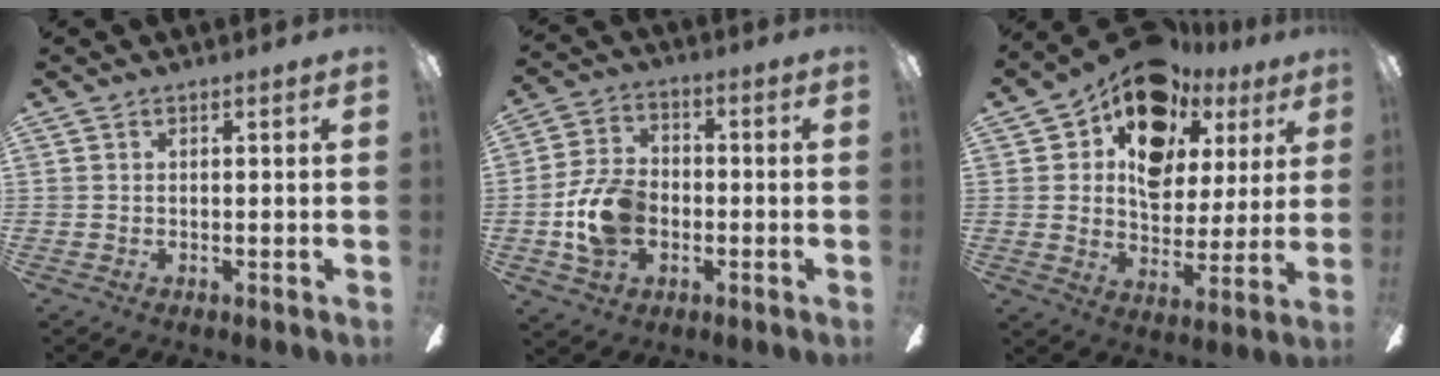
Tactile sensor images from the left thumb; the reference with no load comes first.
{"total": 12.2, "force": [-2.7, 9.0, 7.9], "torque": [-0.169, 0.015, -0.047]}
{"total": 15.4, "force": [10.2, 8.9, 7.3], "torque": [-0.124, -0.060, 0.183]}